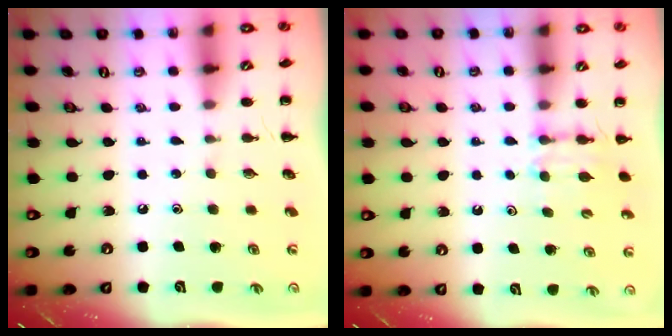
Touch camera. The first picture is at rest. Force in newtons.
{"total": 6.1, "press": 5.9, "slide": 1.6}